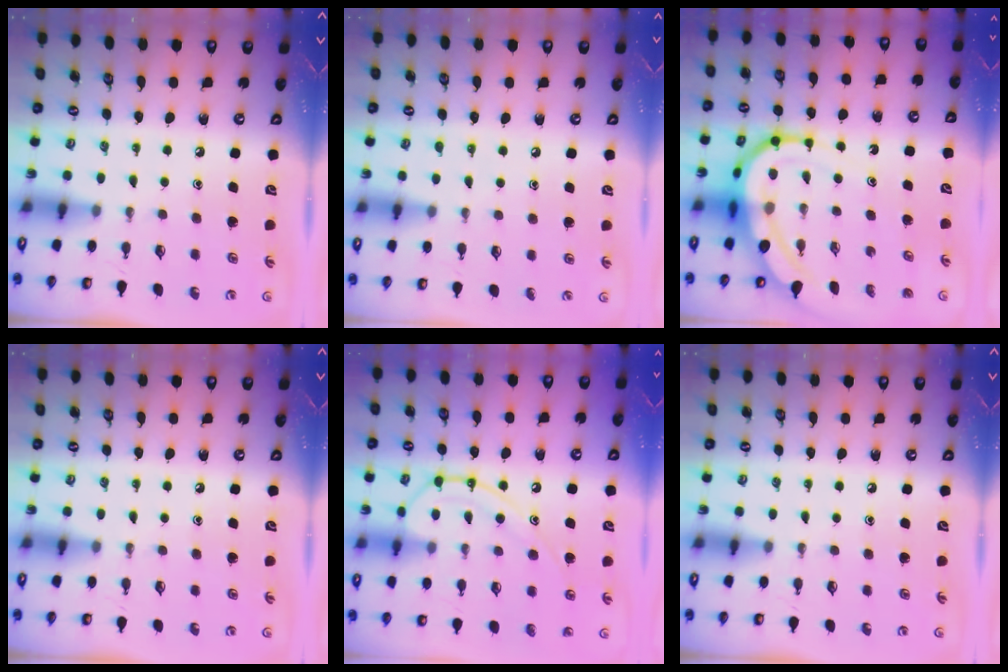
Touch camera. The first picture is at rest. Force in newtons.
{"total": 3.3, "press": 3.2, "slide": 0.7}
{"total": 13.6, "press": 13.5, "slide": 1.3}
{"total": 0.0}
{"total": 14.4, "press": 14.3, "slide": 1.3}
{"total": 0.0}